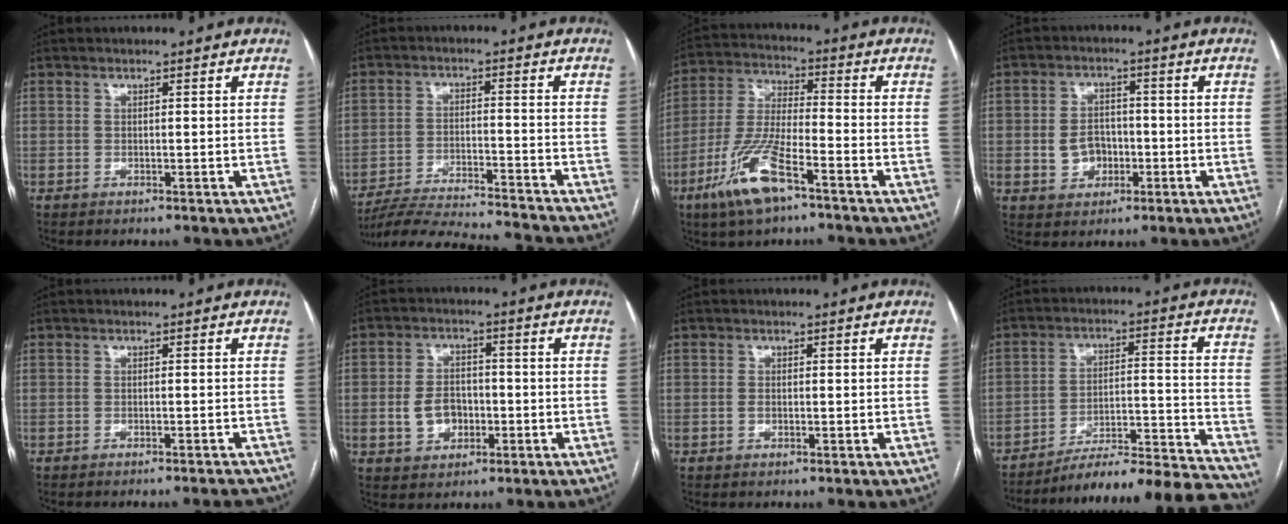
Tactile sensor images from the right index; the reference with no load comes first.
{"total": 17.6, "force": [-16.7, -0.1, 5.4], "torque": [-0.101, -0.021, -0.253]}
{"total": 12.5, "force": [-7.0, 2.7, 10.0], "torque": [-0.217, -0.016, -0.132]}
{"total": 5.5, "force": [-1.1, 4.4, 3.1], "torque": [-0.059, 0.010, -0.011]}
{"total": 5.5, "force": [-5.3, 0.4, 1.4], "torque": [-0.011, -0.005, -0.058]}
{"total": 6.1, "force": [-1.4, 4.5, 3.9], "torque": [-0.079, 0.011, -0.018]}
{"total": 0.7, "force": [-0.2, 0.4, 0.6], "torque": [-0.014, 0.000, -0.004]}
{"total": 21.8, "force": [-20.7, 0.3, 6.8], "torque": [-0.059, 0.016, -0.295]}